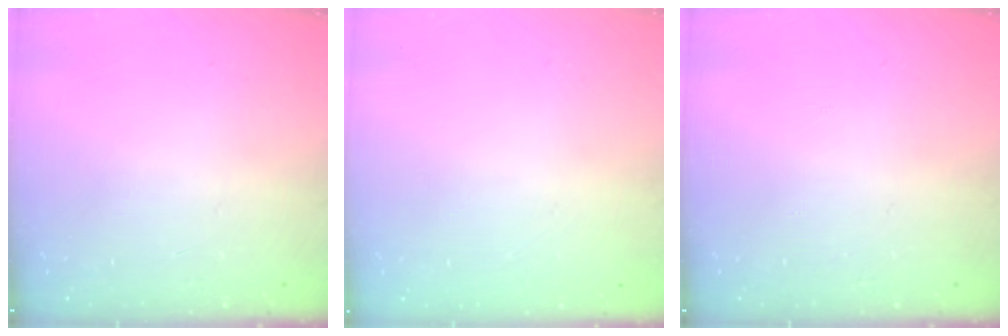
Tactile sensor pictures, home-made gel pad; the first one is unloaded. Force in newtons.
{"total": 0.0}
{"total": 0.0}